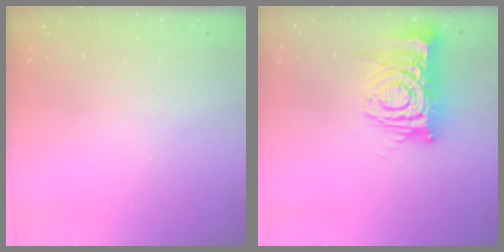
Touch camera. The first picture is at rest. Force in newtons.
{"total": 11.5, "press": 11.4, "slide": 1.4}